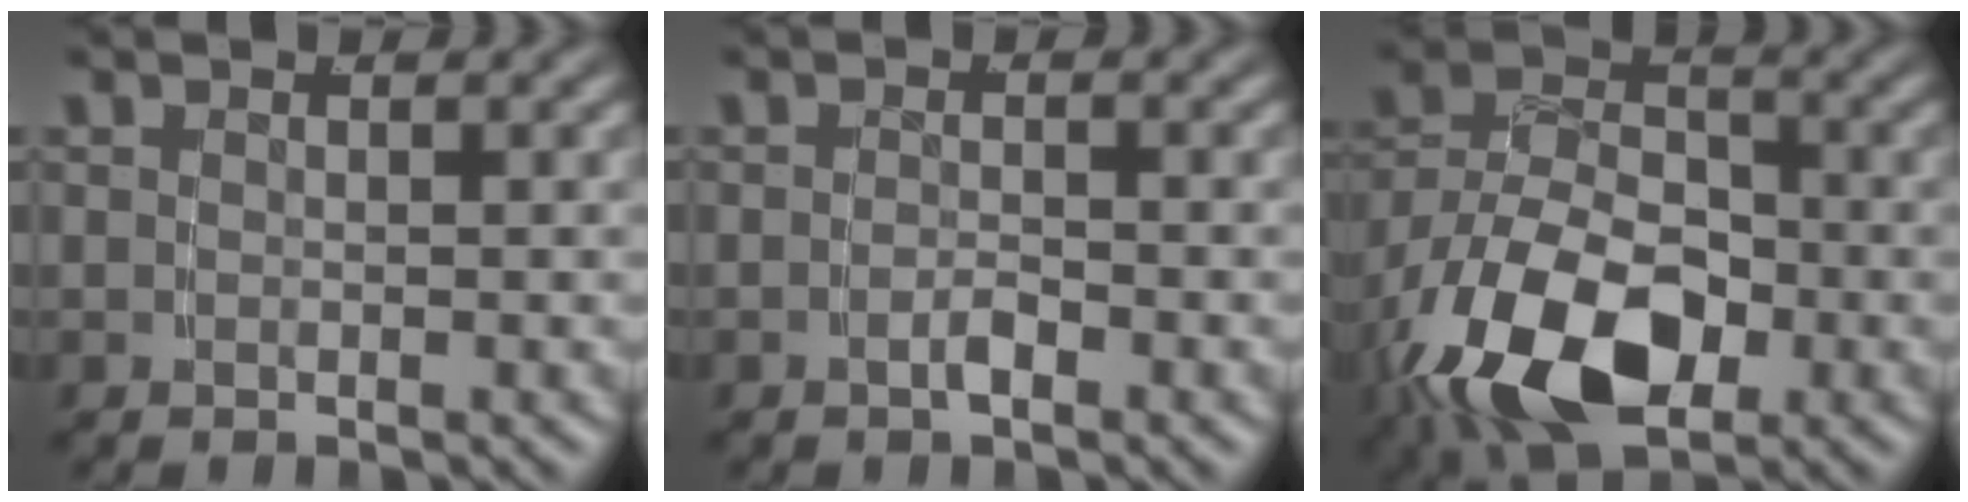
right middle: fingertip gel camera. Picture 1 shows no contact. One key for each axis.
{"total": 1.2, "fx": -0.9, "fy": 0.0, "fz": 0.8, "tx": -0.010, "ty": 0.002, "tz": -0.017}
{"total": 11.6, "fx": -3.6, "fy": 7.3, "fz": 8.3, "tx": -0.155, "ty": -0.042, "tz": -0.045}